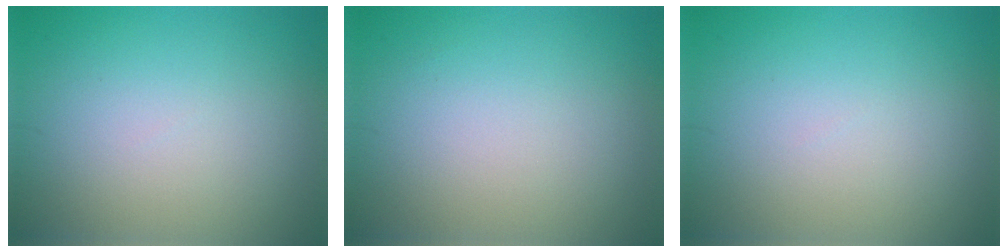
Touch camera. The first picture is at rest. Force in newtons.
{"total": 0.0}
{"total": 0.0}